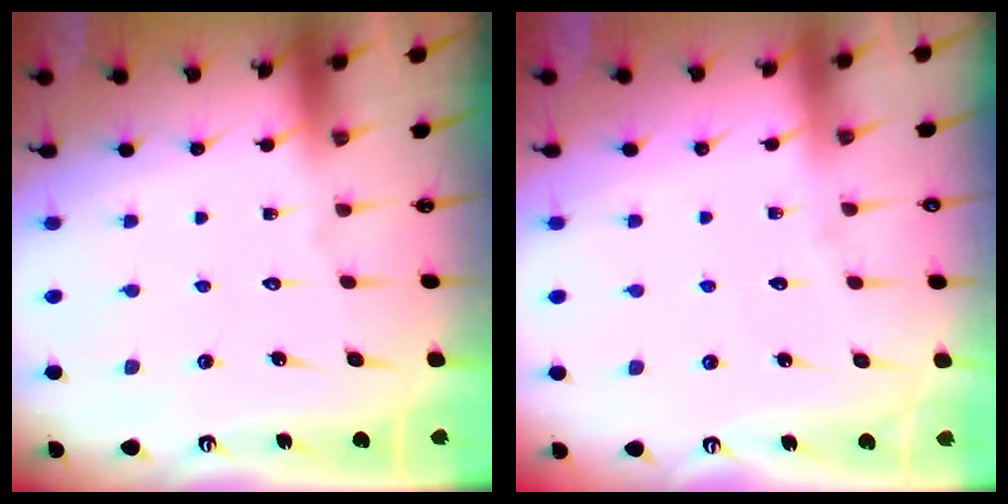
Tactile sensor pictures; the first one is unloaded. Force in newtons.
{"total": 2.8, "press": 2.8, "slide": 0.4}